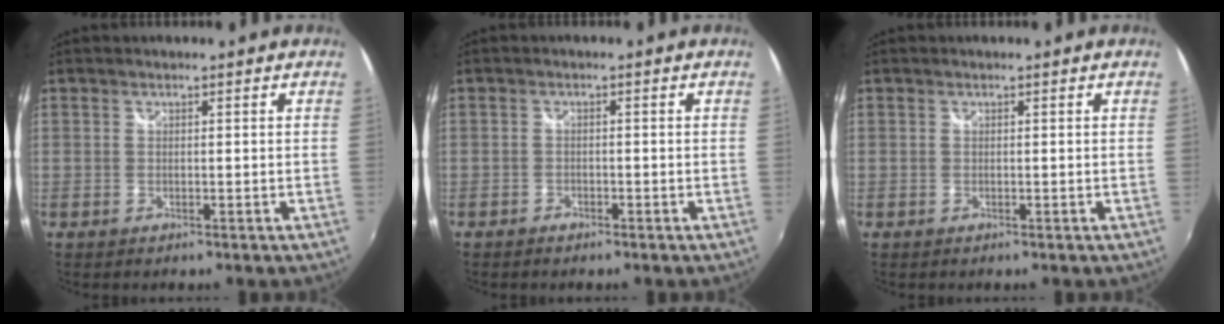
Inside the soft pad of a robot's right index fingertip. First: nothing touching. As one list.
[{"total": 1.5, "force": [-1.3, 0.7, 0.2], "torque": [-0.010, -0.003, -0.024]}, {"total": 0.0}]